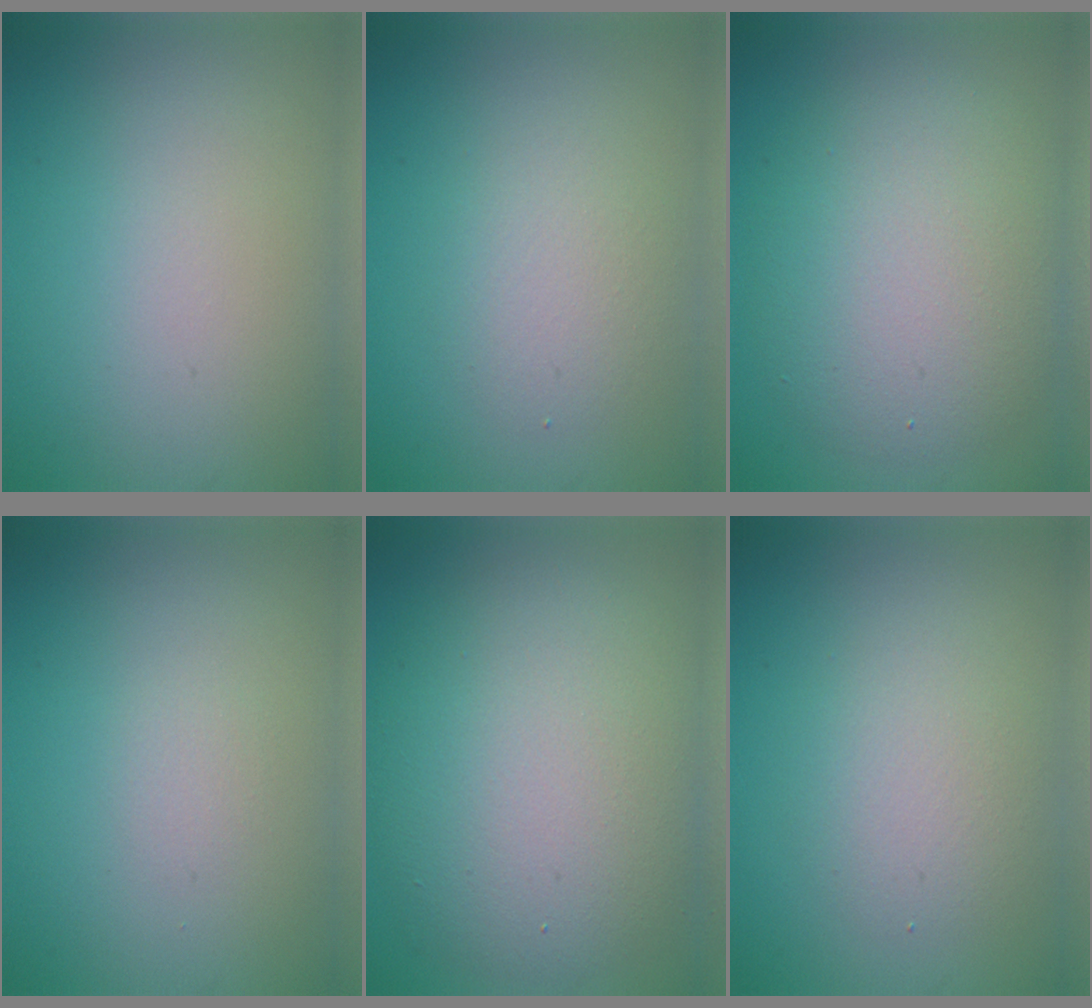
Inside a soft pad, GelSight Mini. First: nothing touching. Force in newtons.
{"total": 2.5, "press": 2.5, "slide": 0.1}
{"total": 6.7, "press": 6.7, "slide": 0.2}
{"total": 0.5, "press": 0.5, "slide": 0.0}
{"total": 9.8, "press": 9.8, "slide": 1.1}
{"total": 2.6, "press": 2.6, "slide": 0.1}